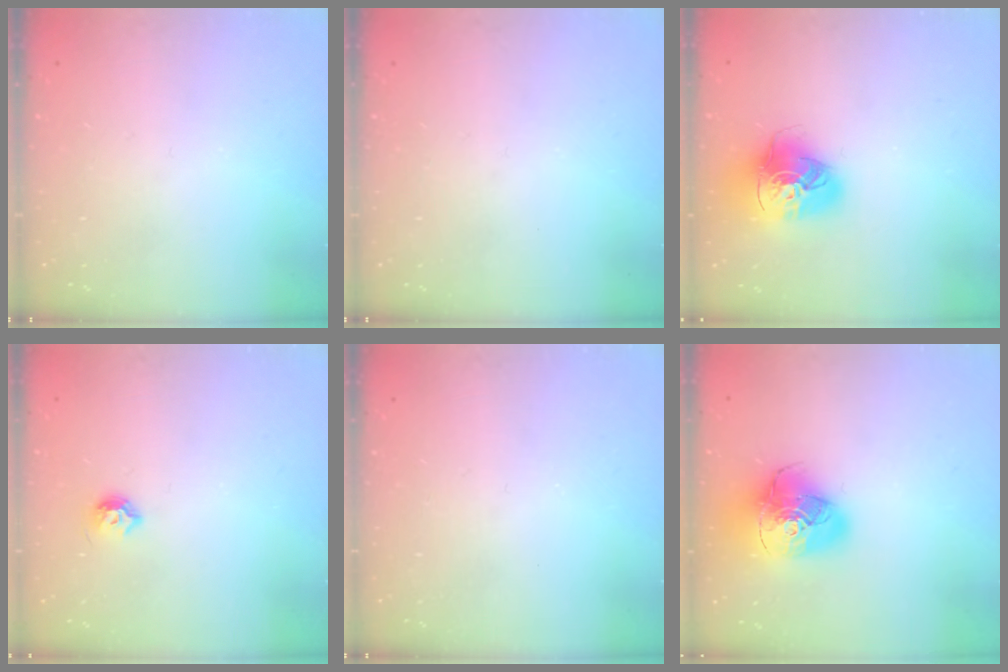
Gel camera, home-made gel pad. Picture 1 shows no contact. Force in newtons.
{"total": 0.0}
{"total": 15.8, "press": 15.7, "slide": 1.6}
{"total": 5.9, "press": 5.8, "slide": 0.9}
{"total": 0.0}
{"total": 18.8, "press": 18.6, "slide": 2.5}